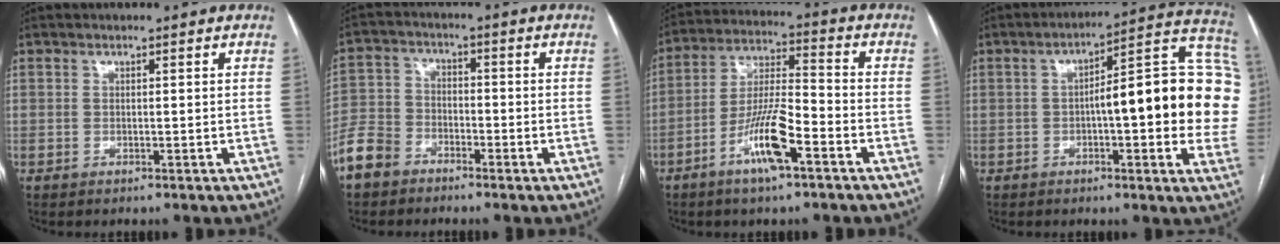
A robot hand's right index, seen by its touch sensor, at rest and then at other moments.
{"total": 6.5, "force": [-4.6, 4.3, 1.5], "torque": [-0.043, 0.008, -0.102]}
{"total": 11.0, "force": [-5.5, 1.8, 9.3], "torque": [-0.180, -0.002, -0.101]}
{"total": 21.9, "force": [0.0, 4.5, 21.4], "torque": [-0.215, 0.051, 0.006]}